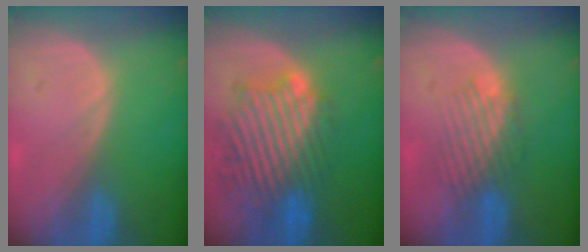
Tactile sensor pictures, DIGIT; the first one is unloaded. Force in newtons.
{"total": 11.9, "press": 10.7, "slide": 5.3}
{"total": 4.8, "press": 4.4, "slide": 1.9}